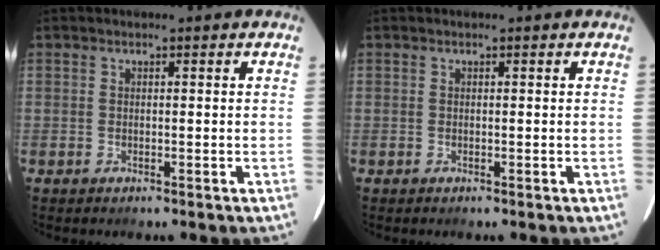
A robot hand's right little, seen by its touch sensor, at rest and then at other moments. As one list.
[{"total": 0.0}]